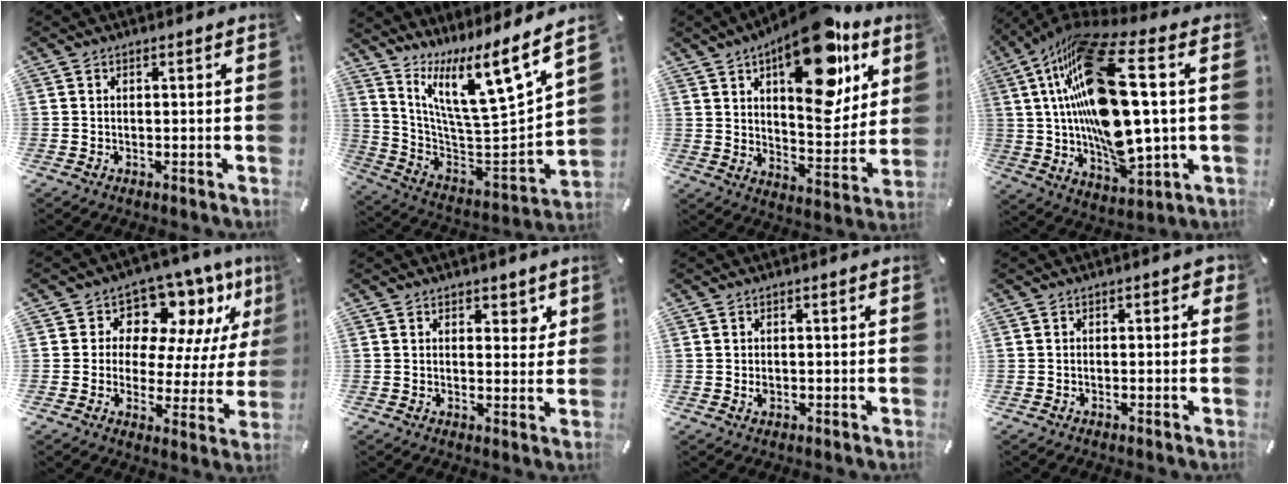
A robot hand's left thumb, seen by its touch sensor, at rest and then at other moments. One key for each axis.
{"total": 14.3, "fx": 11.1, "fy": 1.9, "fz": 8.8, "tx": -0.146, "ty": -0.118, "tz": 0.173}
{"total": 22.3, "fx": 12.7, "fy": 10.1, "fz": 15.3, "tx": -0.203, "ty": -0.078, "tz": 0.209}
{"total": 26.5, "fx": 4.2, "fy": 9.4, "fz": 24.4, "tx": -0.482, "ty": -0.031, "tz": 0.066}
{"total": 11.1, "fx": 8.1, "fy": 6.9, "fz": 3.4, "tx": -0.045, "ty": -0.088, "tz": 0.143}
{"total": 3.9, "fx": 2.3, "fy": 2.9, "fz": 1.5, "tx": 0.001, "ty": -0.013, "tz": 0.032}
{"total": 1.2, "fx": 0.0, "fy": 0.9, "fz": 0.8, "tx": -0.018, "ty": 0.003, "tz": -0.002}
{"total": 1.3, "fx": 0.0, "fy": 0.9, "fz": 0.9, "tx": -0.001, "ty": -0.001, "tz": -0.006}